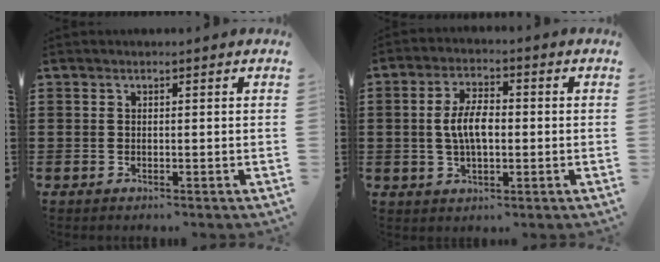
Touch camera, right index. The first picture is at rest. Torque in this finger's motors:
{"motor_torque": [1.18, -0.19, 0.56, 0.14]}